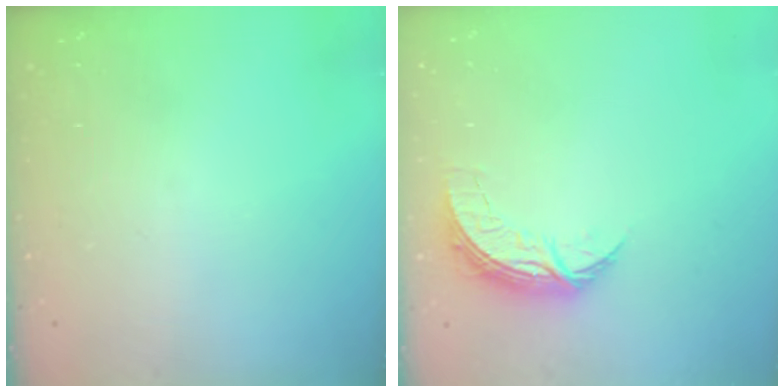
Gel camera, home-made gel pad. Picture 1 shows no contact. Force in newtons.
{"total": 7.2, "press": 7.2, "slide": 0.2}